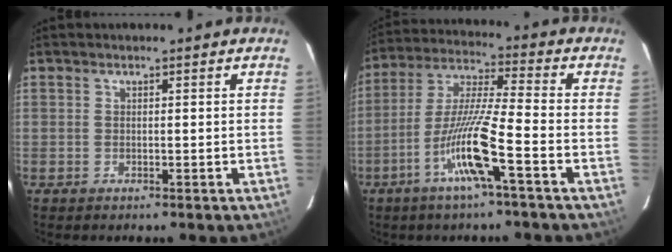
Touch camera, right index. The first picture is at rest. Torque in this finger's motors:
{"motor_torque": [1.71, -0.43, 1.00, 0.13]}